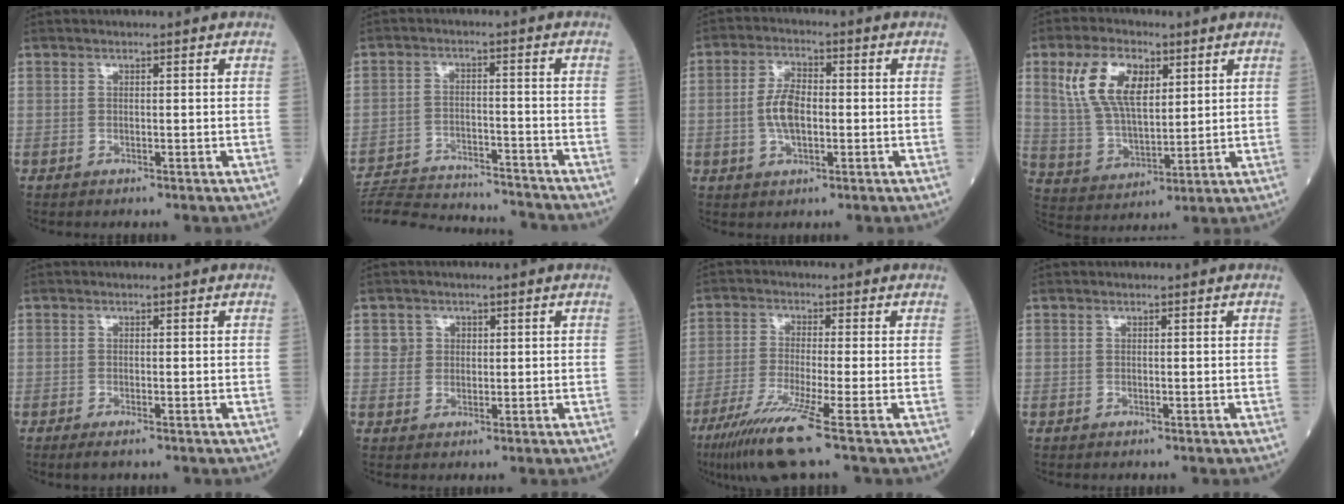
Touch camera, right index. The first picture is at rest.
{"total": 17.9, "force": [-17.2, 1.5, 4.8], "torque": [-0.104, -0.012, -0.254]}
{"total": 5.7, "force": [-0.6, 2.7, 5.0], "torque": [-0.106, 0.007, -0.014]}
{"total": 11.1, "force": [4.7, 5.4, 8.6], "torque": [-0.188, 0.018, 0.096]}
{"total": 1.5, "force": [-1.0, 0.2, 1.2], "torque": [-0.022, -0.005, -0.018]}
{"total": 2.3, "force": [0.7, 2.2, 0.2], "torque": [0.004, 0.003, 0.008]}
{"total": 9.0, "force": [-5.3, -1.2, 7.1], "torque": [-0.137, -0.034, -0.104]}
{"total": 0.0}